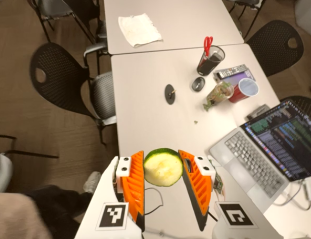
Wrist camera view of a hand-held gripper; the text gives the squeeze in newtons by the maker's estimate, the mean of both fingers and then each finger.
{"total": 8.5, "left": 8.6, "right": 8.5}